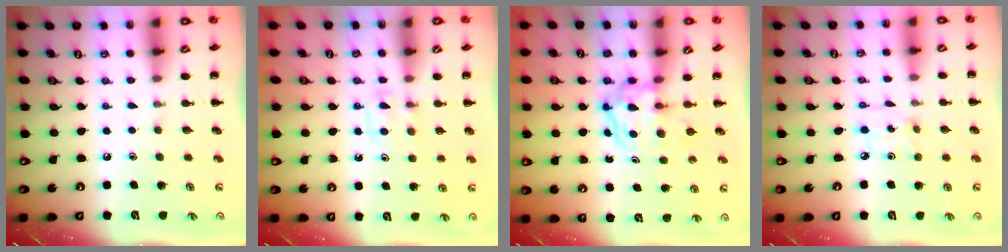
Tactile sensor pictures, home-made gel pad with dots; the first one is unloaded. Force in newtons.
{"total": 6.3, "press": 6.0, "slide": 1.8}
{"total": 3.9, "press": 3.9, "slide": 0.5}
{"total": 3.2, "press": 3.0, "slide": 1.0}